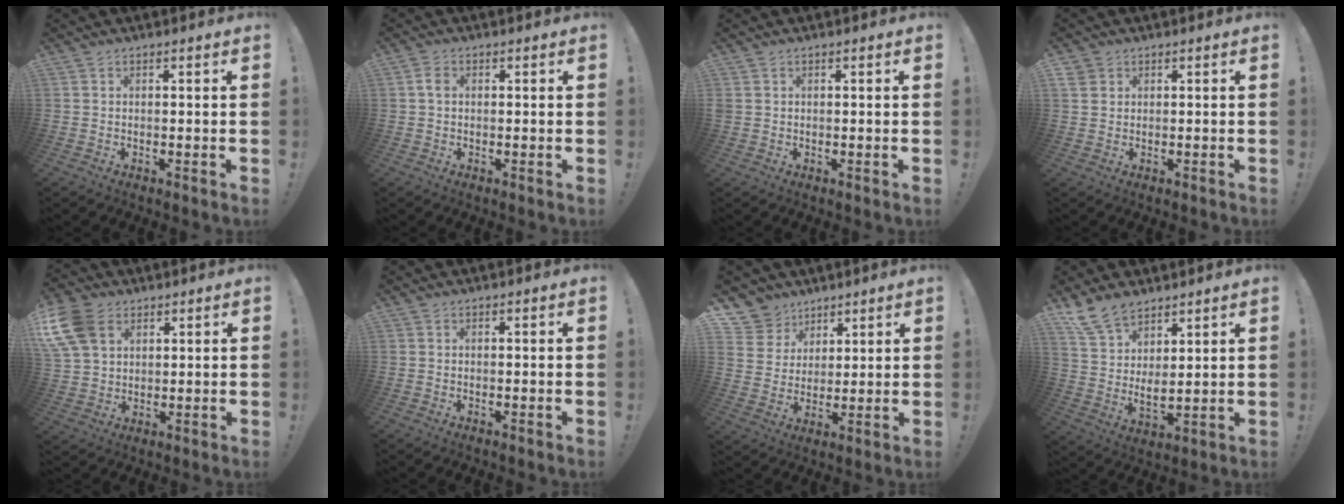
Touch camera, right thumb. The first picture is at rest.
{"total": 2.4, "force": [0.3, 1.6, 1.8], "torque": [-0.028, 0.004, 0.004]}
{"total": 1.0, "force": [0.2, 0.9, 0.2], "torque": [-0.011, 0.005, 0.006]}
{"total": 3.0, "force": [1.4, 2.5, 0.8], "torque": [-0.019, -0.001, 0.027]}
{"total": 13.0, "force": [5.2, 9.5, 7.2], "torque": [-0.143, -0.015, 0.106]}
{"total": 0.0}
{"total": 8.9, "force": [5.7, 6.8, 1.0], "torque": [-0.019, -0.047, 0.116]}
{"total": 10.5, "force": [8.8, 4.4, 3.8], "torque": [-0.099, -0.047, 0.173]}